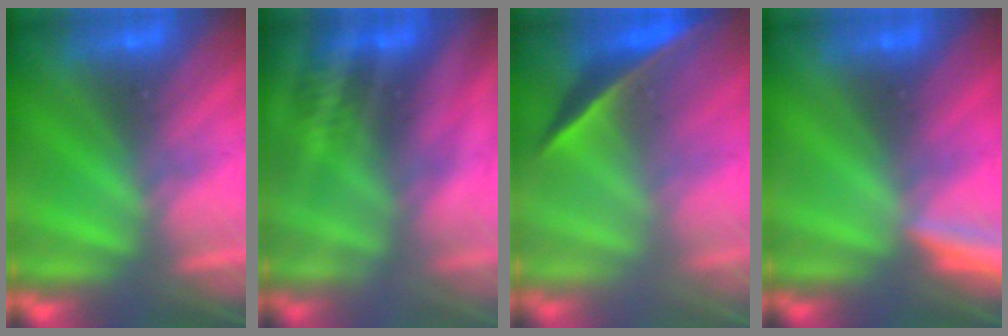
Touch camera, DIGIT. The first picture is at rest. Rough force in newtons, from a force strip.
{"total": 3.3}
{"total": 1.8}
{"total": 4.8}